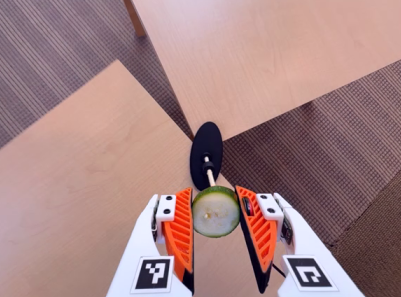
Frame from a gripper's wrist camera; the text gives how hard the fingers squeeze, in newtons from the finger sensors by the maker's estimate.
{"total": 11.5, "left": 12.3, "right": 10.7}